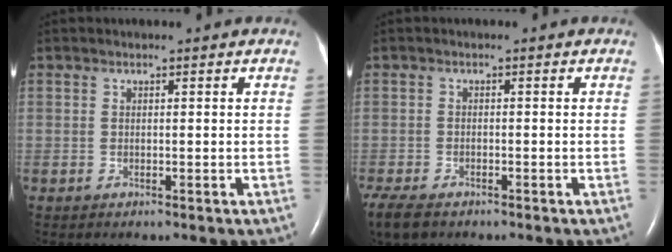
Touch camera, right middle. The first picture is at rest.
{"total": 6.7, "force": [-5.0, 2.8, 3.4], "torque": [-0.072, -0.014, -0.082]}